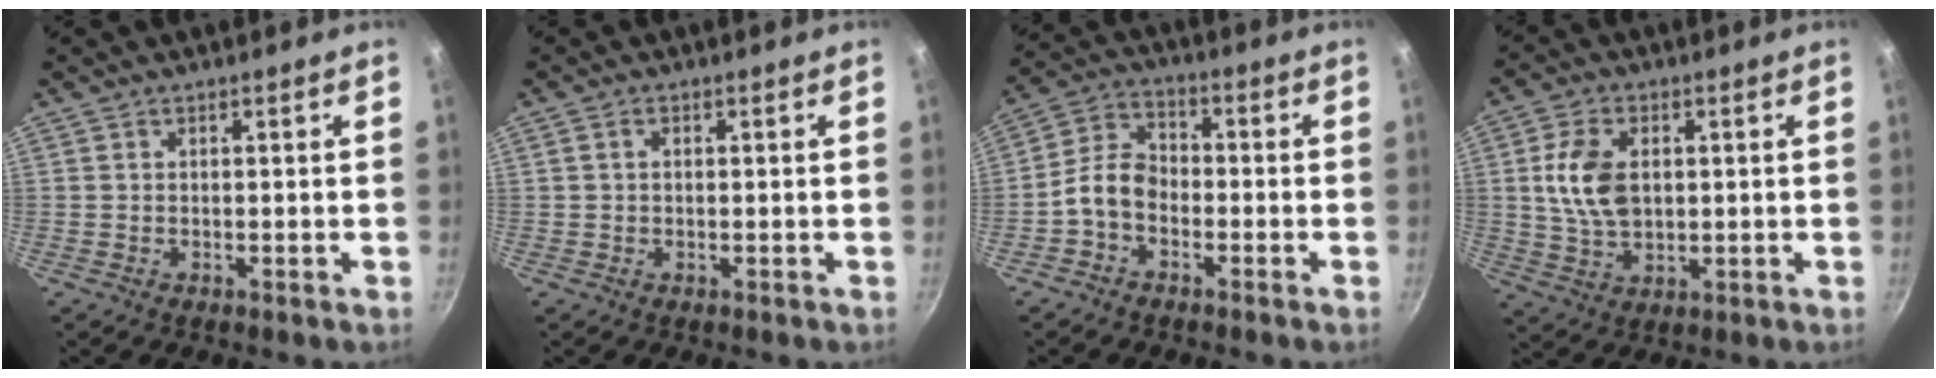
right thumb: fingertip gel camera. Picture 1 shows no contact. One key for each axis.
{"total": 1.2, "fx": 0.1, "fy": 0.9, "fz": 0.8, "tx": -0.014, "ty": 0.006, "tz": 0.002}
{"total": 6.9, "fx": -2.7, "fy": 4.7, "fz": 4.3, "tx": -0.075, "ty": 0.040, "tz": -0.067}
{"total": 10.0, "fx": 1.4, "fy": 6.4, "fz": 7.5, "tx": -0.130, "ty": -0.003, "tz": 0.028}